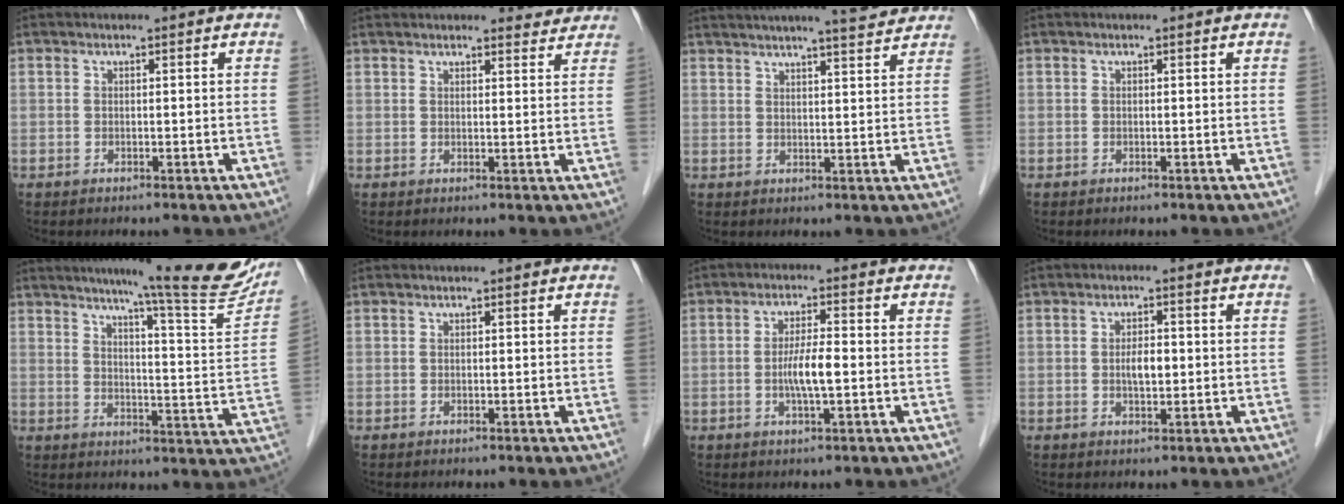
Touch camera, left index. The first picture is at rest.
{"total": 6.5, "force": [6.2, 1.6, 1.1], "torque": [-0.002, 0.017, 0.062]}
{"total": 11.3, "force": [10.2, 0.4, 4.7], "torque": [-0.075, 0.013, 0.130]}
{"total": 0.0}
{"total": 18.6, "force": [15.8, 0.3, 9.7], "torque": [-0.124, -0.048, 0.192]}
{"total": 0.0}
{"total": 4.5, "force": [-0.8, 0.4, 4.4], "torque": [-0.089, -0.003, -0.016]}
{"total": 2.9, "force": [-0.1, 1.1, 2.6], "torque": [-0.048, 0.002, 0.000]}